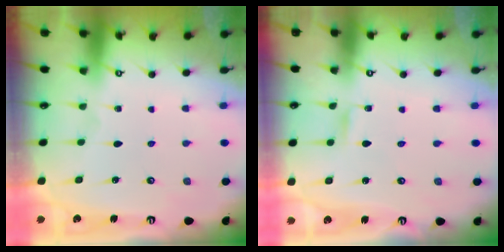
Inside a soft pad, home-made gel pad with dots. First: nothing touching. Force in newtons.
{"total": 1.8, "press": 1.8, "slide": 0.2}